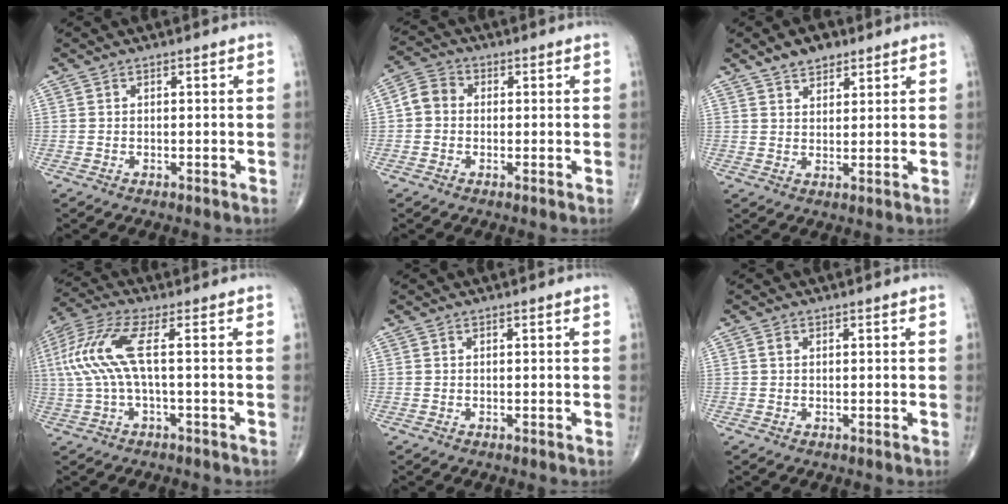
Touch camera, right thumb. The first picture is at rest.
{"total": 4.6, "force": [-0.1, 4.0, 2.3], "torque": [-0.034, 0.014, -0.012]}
{"total": 5.3, "force": [3.7, 2.8, 2.6], "torque": [-0.023, -0.013, 0.064]}
{"total": 10.2, "force": [0.8, 2.5, 9.9], "torque": [-0.261, 0.028, 0.013]}
{"total": 0.0}
{"total": 0.7, "force": [0.2, 0.6, 0.5], "torque": [-0.009, 0.003, 0.003]}